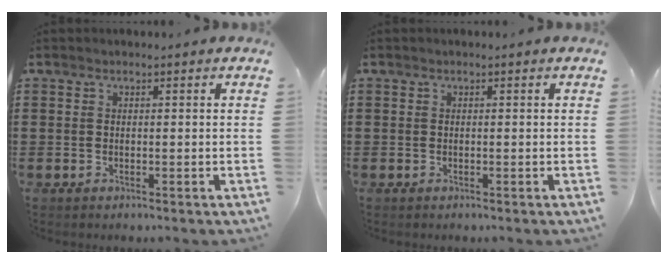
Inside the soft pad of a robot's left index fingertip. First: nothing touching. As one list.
[{"total": 0.0}]